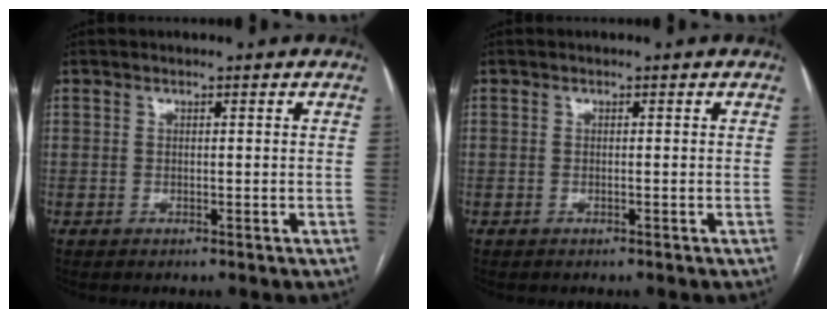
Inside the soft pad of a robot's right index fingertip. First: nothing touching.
{"total": 0.0}